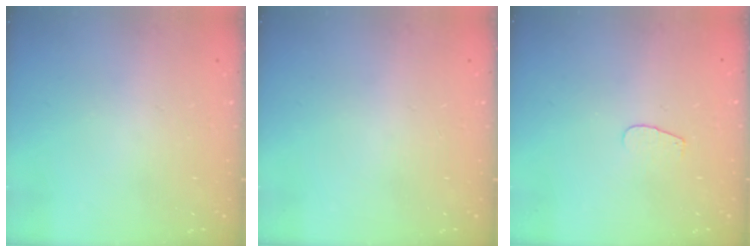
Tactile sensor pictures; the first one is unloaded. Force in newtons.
{"total": 0.0}
{"total": 3.7, "press": 3.7, "slide": 0.4}